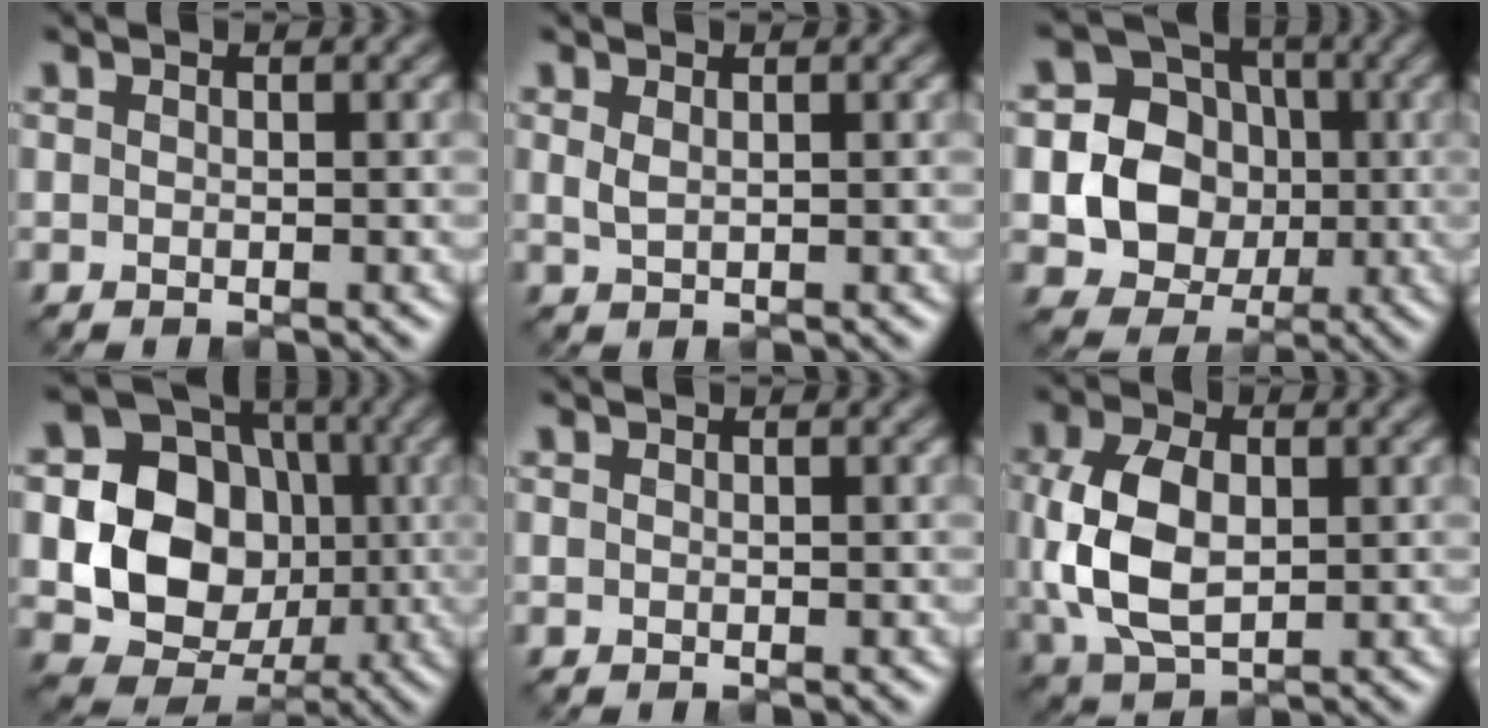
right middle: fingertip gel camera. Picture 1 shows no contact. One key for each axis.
{"total": 0.6, "fx": 0.3, "fy": 0.2, "fz": 0.5, "tx": -0.017, "ty": 0.000, "tz": 0.009}
{"total": 8.0, "fx": -0.6, "fy": 7.5, "fz": 2.8, "tx": -0.041, "ty": 0.004, "tz": -0.028}
{"total": 11.6, "fx": -0.5, "fy": 10.2, "fz": 5.5, "tx": -0.091, "ty": -0.005, "tz": -0.026}
{"total": 0.0}
{"total": 7.1, "fx": 0.0, "fy": 4.7, "fz": 5.4, "tx": -0.128, "ty": 0.000, "tz": 0.003}